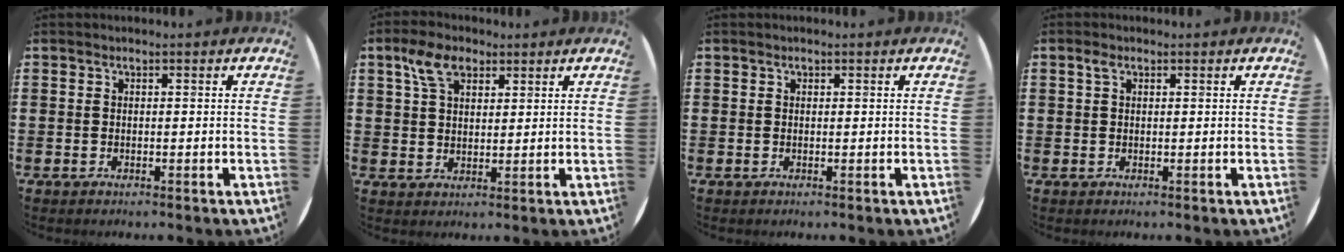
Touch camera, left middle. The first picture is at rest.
{"total": 5.4, "force": [3.3, 3.0, 3.0], "torque": [-0.061, 0.008, 0.059]}
{"total": 0.0}
{"total": 1.2, "force": [0.6, 0.7, 0.7], "torque": [-0.017, 0.006, 0.011]}